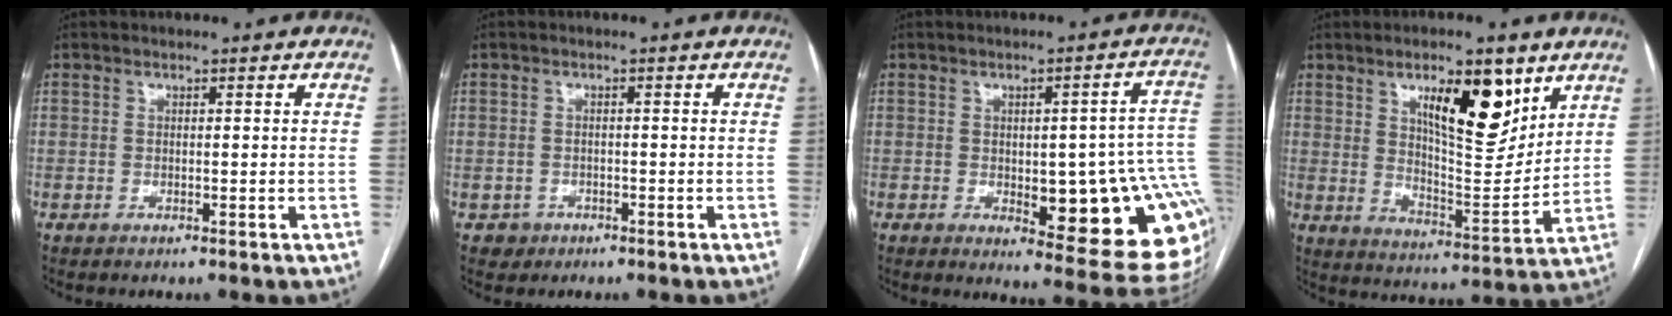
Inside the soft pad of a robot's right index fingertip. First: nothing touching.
{"total": 2.2, "force": [-1.0, 1.9, -0.1], "torque": [0.006, 0.009, -0.016]}
{"total": 19.6, "force": [-2.8, 5.7, 18.5], "torque": [-0.132, 0.017, -0.014]}
{"total": 13.6, "force": [7.1, 4.1, 10.8], "torque": [-0.168, -0.007, 0.121]}